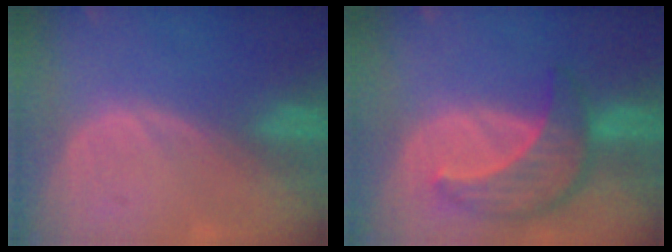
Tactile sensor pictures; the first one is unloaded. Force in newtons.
{"total": 8.6, "press": 7.8, "slide": 3.7}